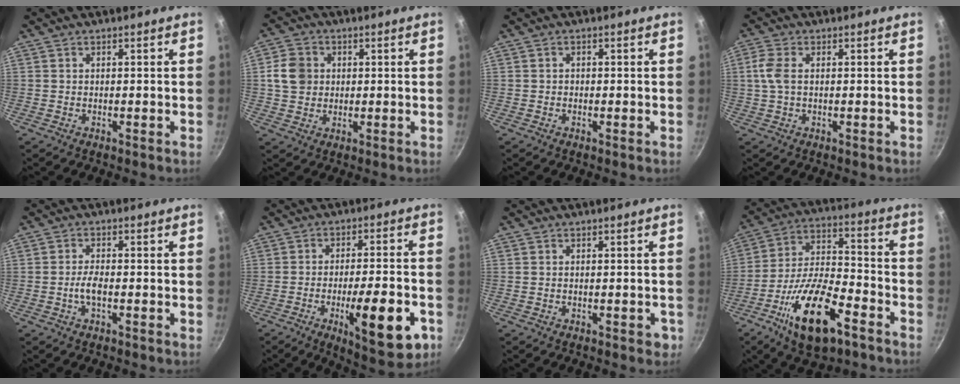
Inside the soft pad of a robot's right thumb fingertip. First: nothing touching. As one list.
[{"total": 6.7, "force": [0.9, 5.9, 3.1], "torque": [-0.035, 0.005, 0.012]}, {"total": 0.6, "force": [-0.3, 0.5, 0.2], "torque": [-0.003, 0.002, -0.005]}, {"total": 4.5, "force": [0.4, 2.6, 3.6], "torque": [-0.085, 0.009, 0.003]}, {"total": 3.2, "force": [-0.9, 1.3, 2.8], "torque": [-0.056, 0.012, -0.019]}, {"total": 16.4, "force": [-6.0, 4.7, 14.4], "torque": [-0.191, 0.018, -0.080]}, {"total": 2.0, "force": [-0.7, 1.1, 1.5], "torque": [-0.008, 0.009, -0.006]}, {"total": 19.5, "force": [-9.8, 8.0, 14.8], "torque": [-0.258, 0.041, -0.177]}]